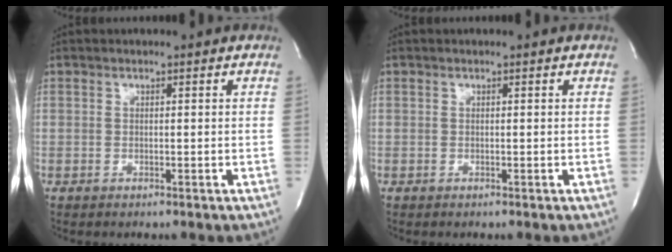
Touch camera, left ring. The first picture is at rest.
{"total": 0.0}